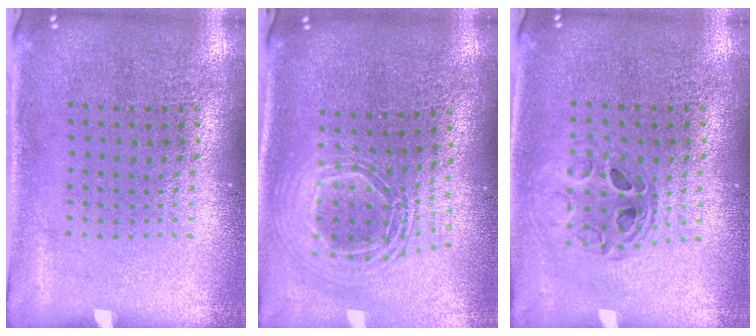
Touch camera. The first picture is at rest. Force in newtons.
{"total": 2.2, "press": 1.7, "slide": 1.3}
{"total": 0.8, "press": 0.8, "slide": 0.1}